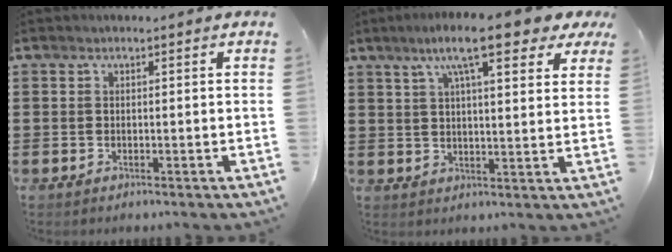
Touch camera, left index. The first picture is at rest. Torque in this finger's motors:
{"motor_torque": [2.14, 0.00, 0.75, 0.21]}